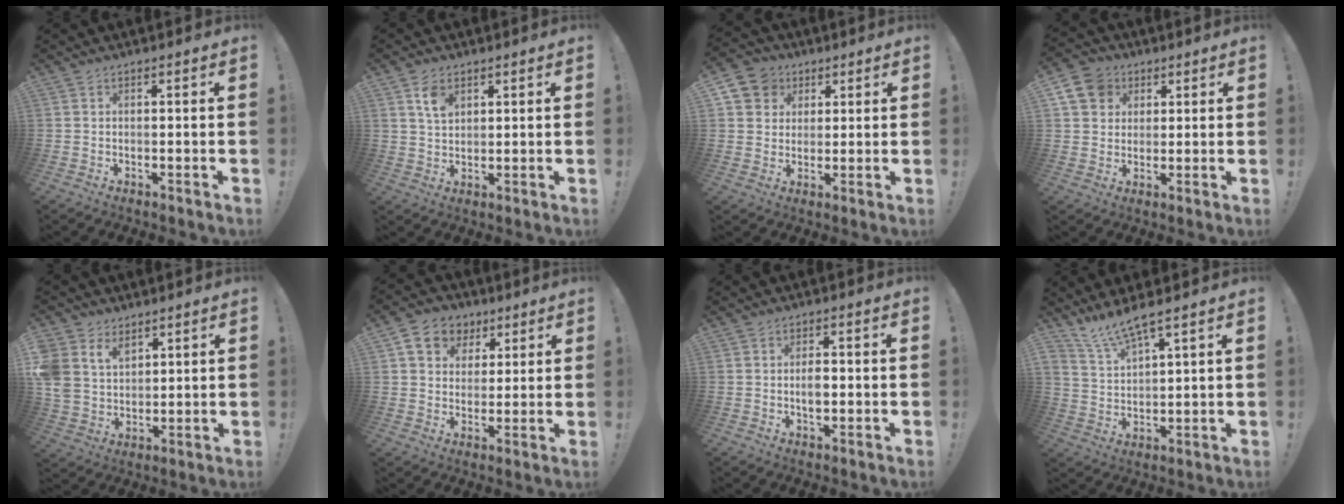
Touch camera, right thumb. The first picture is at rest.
{"total": 6.0, "force": [3.2, 3.8, 3.2], "torque": [-0.044, -0.013, 0.058]}
{"total": 8.5, "force": [3.2, 7.6, 2.3], "torque": [-0.032, -0.014, 0.065]}
{"total": 10.2, "force": [4.2, 8.5, 3.8], "torque": [-0.055, -0.015, 0.086]}
{"total": 9.7, "force": [5.4, 7.1, 3.7], "torque": [-0.081, -0.031, 0.110]}
{"total": 10.9, "force": [5.0, 8.8, 3.9], "torque": [-0.052, -0.022, 0.100]}
{"total": 3.4, "force": [-0.5, 1.9, 2.8], "torque": [-0.029, -0.002, -0.014]}
{"total": 7.8, "force": [6.8, 0.6, 3.8], "torque": [-0.073, -0.041, 0.122]}